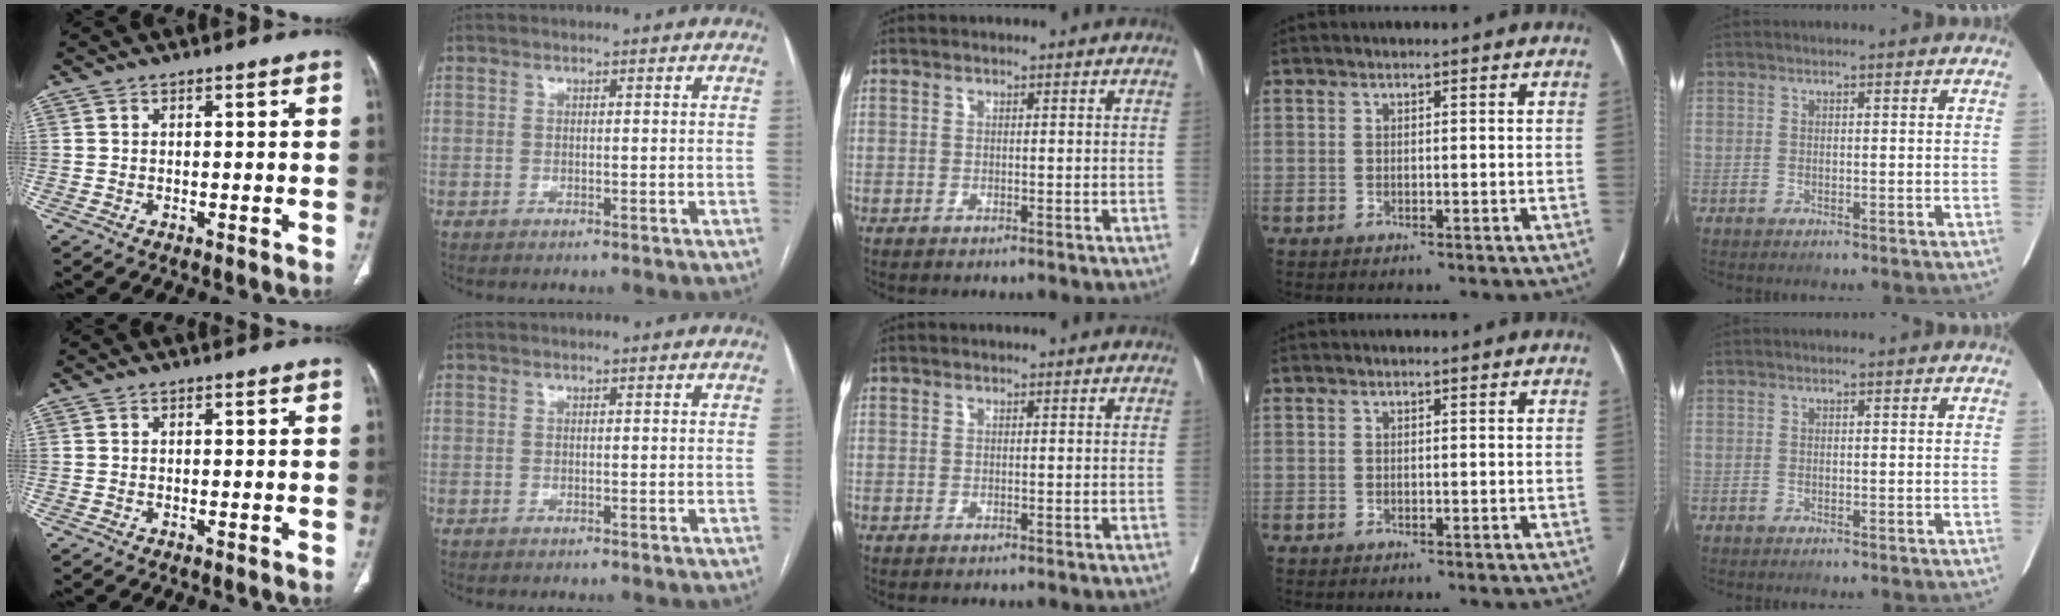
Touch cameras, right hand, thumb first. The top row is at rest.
{}